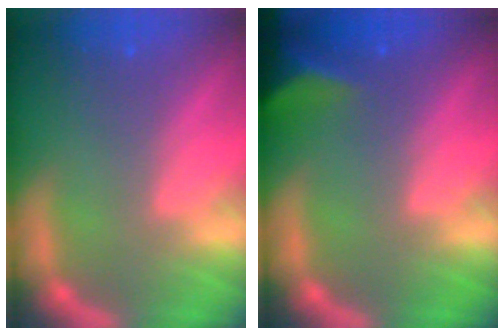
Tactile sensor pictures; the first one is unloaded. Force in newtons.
{"total": 6.0}